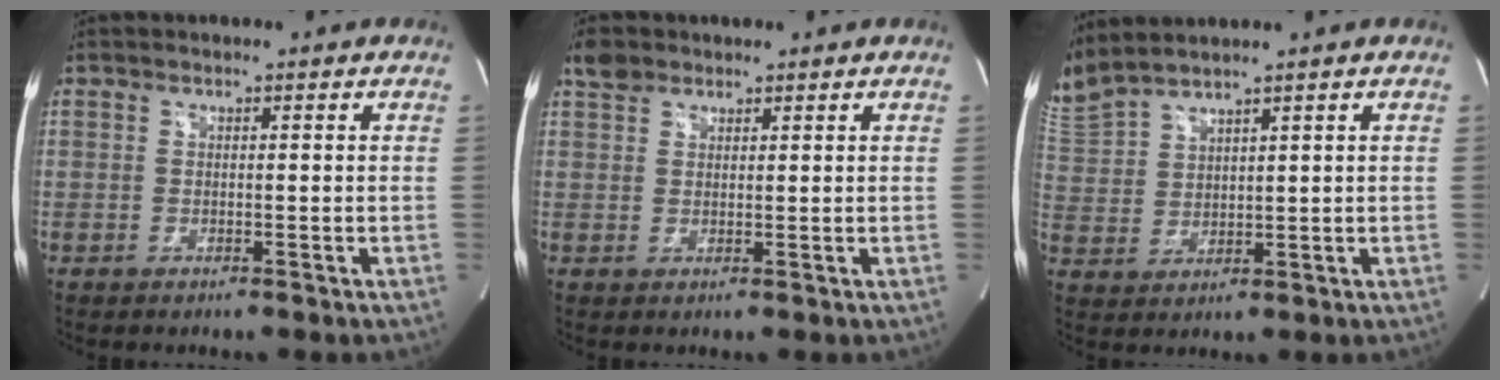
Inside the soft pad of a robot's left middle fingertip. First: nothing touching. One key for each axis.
{"total": 2.8, "fx": 2.0, "fy": 1.7, "fz": 0.7, "tx": -0.017, "ty": 0.014, "tz": 0.039}
{"total": 8.7, "fx": 8.0, "fy": 0.5, "fz": 3.2, "tx": -0.096, "ty": 0.013, "tz": 0.178}